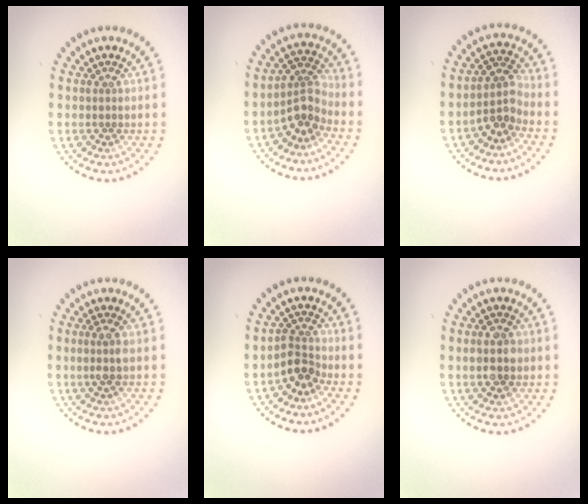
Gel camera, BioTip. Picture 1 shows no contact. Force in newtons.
{"total": 2.9, "press": 2.2, "slide": 1.9}
{"total": 2.6, "press": 2.0, "slide": 1.6}
{"total": 1.3, "press": 1.1, "slide": 0.7}
{"total": 2.4, "press": 1.7, "slide": 1.6}
{"total": 2.9, "press": 2.9, "slide": 0.2}